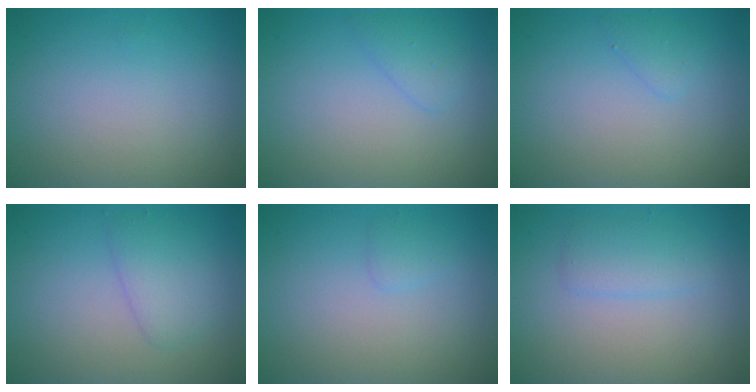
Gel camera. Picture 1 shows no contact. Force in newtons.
{"total": 1.4, "press": 1.4, "slide": 0.2}
{"total": 1.0, "press": 1.0, "slide": 0.1}
{"total": 2.4, "press": 2.4, "slide": 0.1}
{"total": 0.8, "press": 0.7, "slide": 0.1}
{"total": 1.9, "press": 1.9, "slide": 0.1}